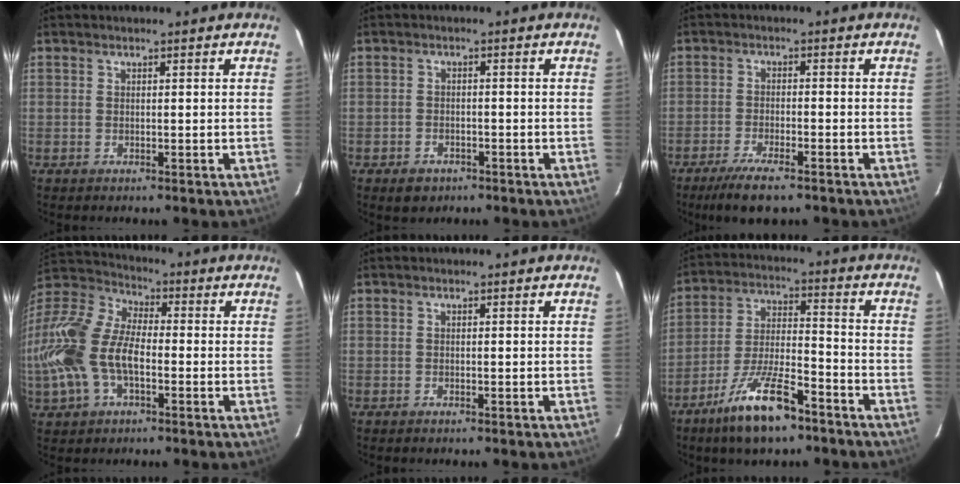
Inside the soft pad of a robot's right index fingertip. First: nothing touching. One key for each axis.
{"total": 3.8, "fx": -2.5, "fy": 2.6, "fz": 1.1, "tx": -0.031, "ty": 0.000, "tz": -0.035}
{"total": 8.1, "fx": -6.1, "fy": 1.9, "fz": 5.1, "tx": -0.120, "ty": -0.021, "tz": -0.108}
{"total": 20.4, "fx": -4.7, "fy": 11.6, "fz": 16.1, "tx": -0.361, "ty": 0.002, "tz": -0.094}
{"total": 0.0}
{"total": 13.3, "fx": -9.2, "fy": 3.8, "fz": 8.9, "tx": -0.182, "ty": -0.010, "tz": -0.164}